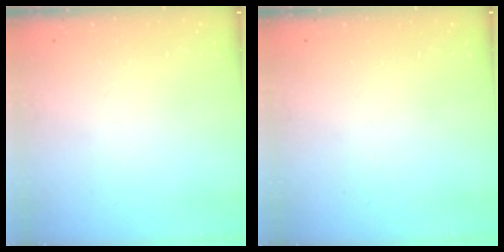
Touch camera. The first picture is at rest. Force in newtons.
{"total": 0.0}